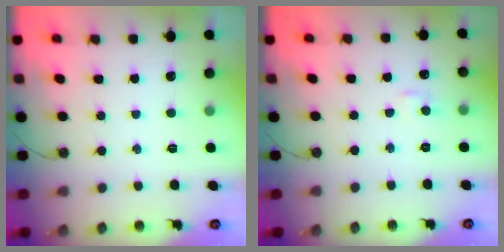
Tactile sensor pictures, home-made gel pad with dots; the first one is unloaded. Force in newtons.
{"total": 3.1, "press": 3.0, "slide": 0.4}